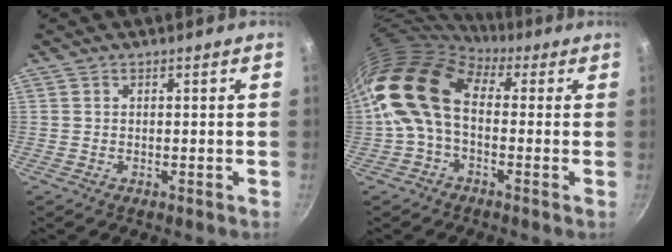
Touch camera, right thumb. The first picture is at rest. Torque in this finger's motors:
{"motor_torque": [0.07, 1.99, 1.46, -1.15, 0.53]}